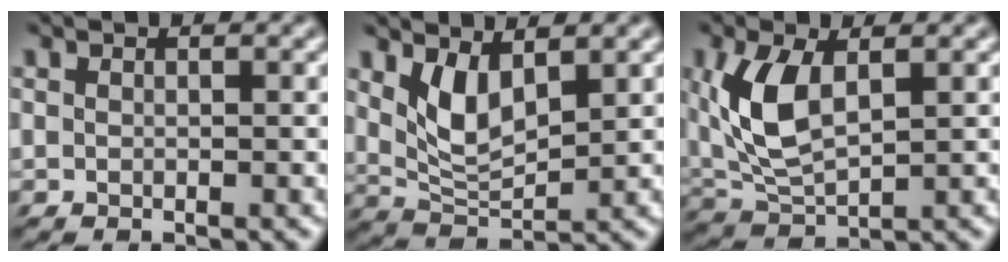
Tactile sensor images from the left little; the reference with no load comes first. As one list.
[{"total": 4.1, "force": [1.7, 1.3, 3.5], "torque": [-0.070, -0.007, 0.031]}, {"total": 5.7, "force": [0.6, 2.5, 5.1], "torque": [-0.117, 0.005, 0.008]}]